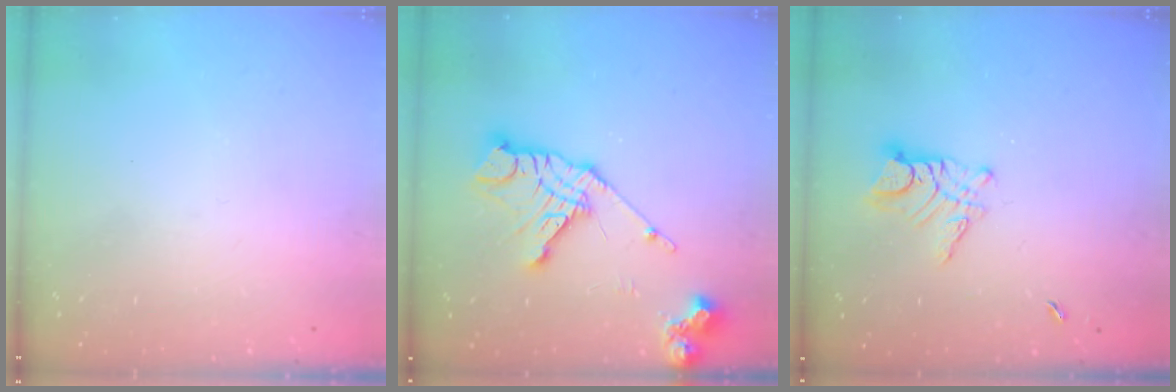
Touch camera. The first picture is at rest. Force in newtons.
{"total": 17.1, "press": 17.0, "slide": 1.8}
{"total": 7.3, "press": 7.2, "slide": 0.6}